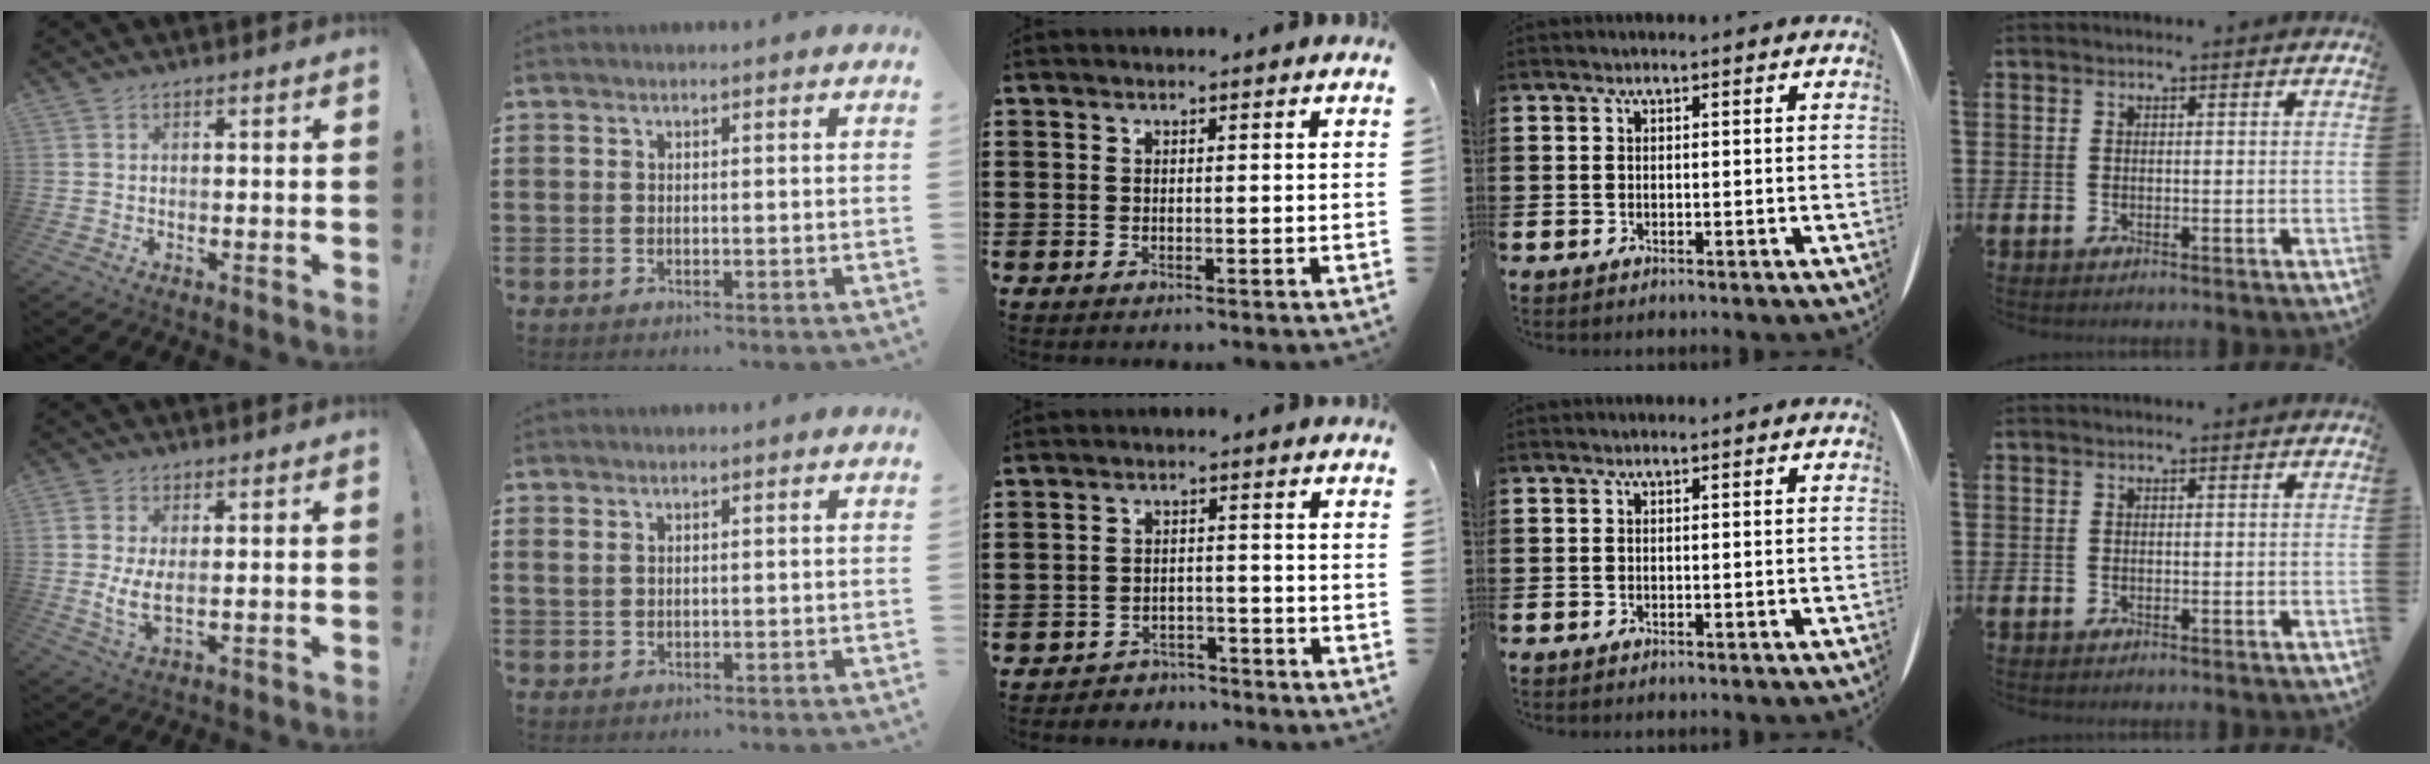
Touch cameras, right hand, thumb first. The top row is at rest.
{"thumb": {"total": 6.5, "force": [1.0, 3.2, 5.6], "torque": [-0.101, -0.016, 0.019]}, "index": {"total": 0.9, "force": [0.6, 0.5, 0.4], "torque": [-0.010, 0.003, 0.011]}, "middle": {"total": 2.8, "force": [-2.7, 0.6, -0.2], "torque": [-0.005, 0.001, -0.060]}}